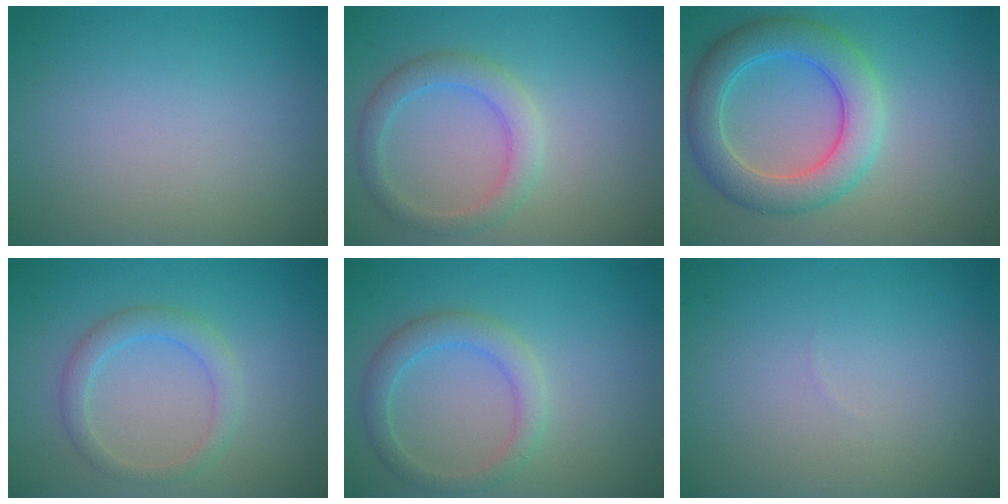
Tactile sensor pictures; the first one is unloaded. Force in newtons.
{"total": 2.9, "press": 2.9, "slide": 0.1}
{"total": 6.0, "press": 6.0, "slide": 0.2}
{"total": 2.4, "press": 2.4, "slide": 0.2}
{"total": 2.8, "press": 2.8, "slide": 0.1}
{"total": 0.0}